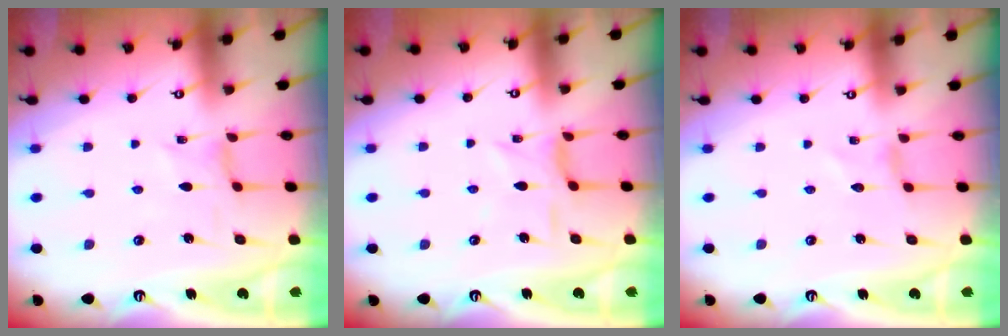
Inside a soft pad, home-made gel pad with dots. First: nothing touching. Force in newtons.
{"total": 4.3, "press": 4.2, "slide": 0.9}
{"total": 0.0}